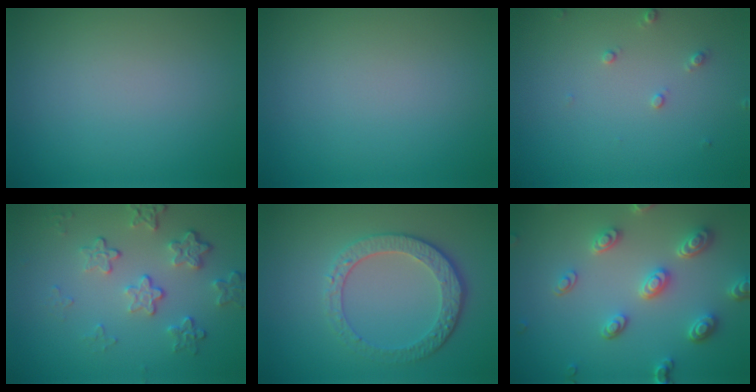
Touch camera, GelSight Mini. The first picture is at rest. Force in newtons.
{"total": 0.0}
{"total": 1.1, "press": 1.1, "slide": 0.2}
{"total": 4.0, "press": 3.0, "slide": 2.8}
{"total": 4.5, "press": 3.2, "slide": 3.2}
{"total": 4.6, "press": 3.7, "slide": 2.8}